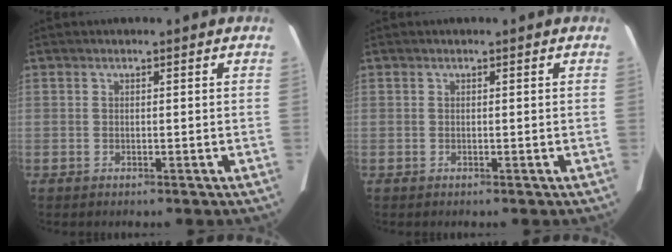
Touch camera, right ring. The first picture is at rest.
{"total": 0.0}